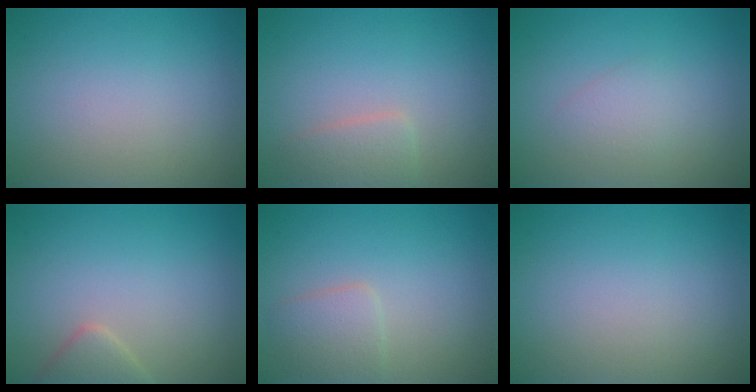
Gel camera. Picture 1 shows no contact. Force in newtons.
{"total": 2.0, "press": 2.0, "slide": 0.1}
{"total": 1.4, "press": 1.4, "slide": 0.0}
{"total": 2.0, "press": 2.0, "slide": 0.1}
{"total": 2.2, "press": 2.2, "slide": 0.1}
{"total": 0.0}